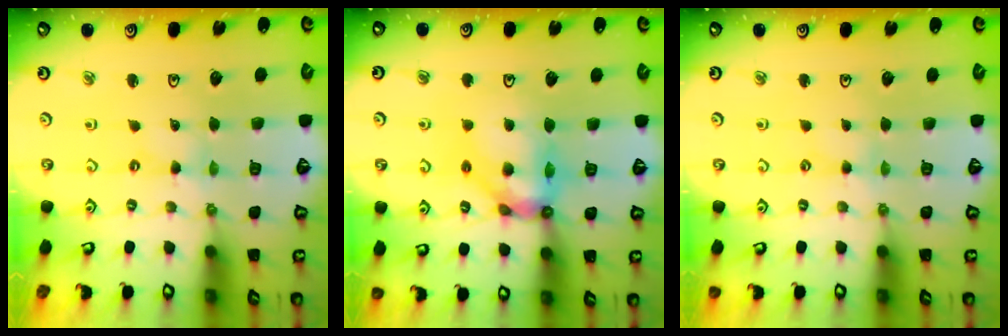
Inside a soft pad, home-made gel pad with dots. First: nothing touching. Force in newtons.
{"total": 12.7, "press": 12.6, "slide": 1.2}
{"total": 1.3, "press": 1.2, "slide": 0.3}